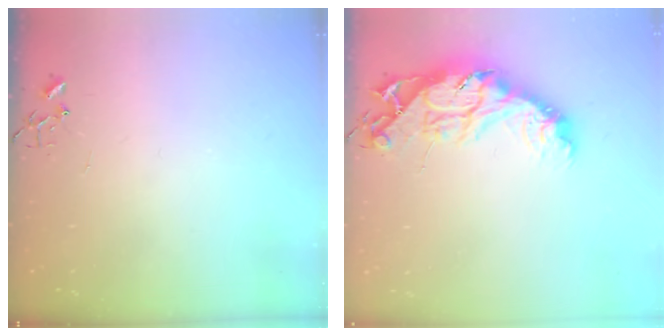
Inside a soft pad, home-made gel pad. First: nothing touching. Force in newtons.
{"total": 18.3, "press": 18.3, "slide": 1.4}